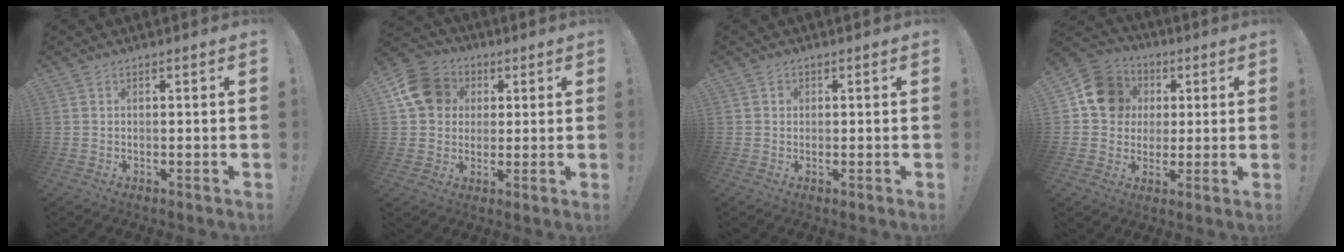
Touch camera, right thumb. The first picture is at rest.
{"total": 13.3, "force": [3.6, 11.4, 5.8], "torque": [-0.077, -0.004, 0.070]}
{"total": 0.9, "force": [0.1, 0.9, 0.3], "torque": [0.000, 0.002, 0.002]}
{"total": 14.3, "force": [3.3, 12.6, 5.8], "torque": [-0.065, -0.002, 0.071]}